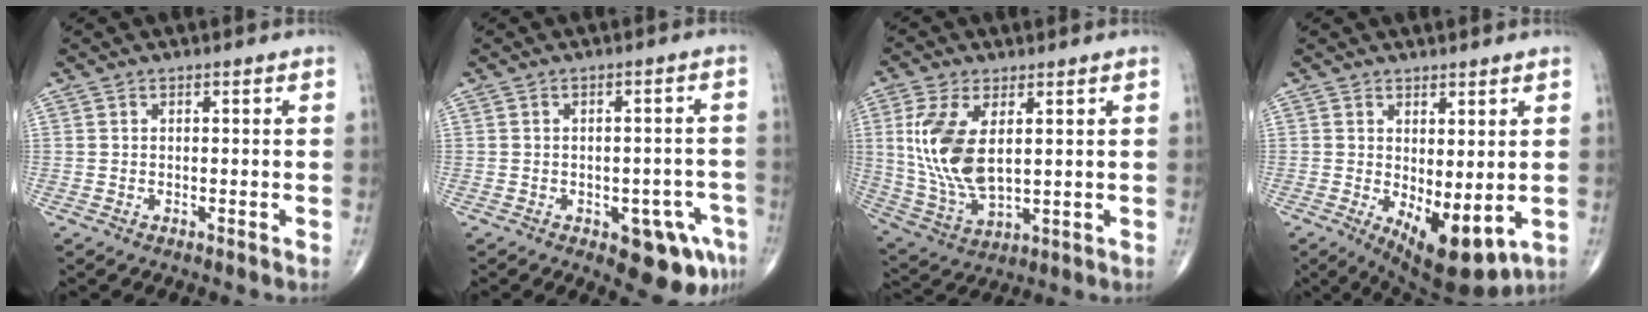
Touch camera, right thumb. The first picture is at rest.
{"total": 9.5, "force": [-4.6, 4.3, 7.2], "torque": [-0.057, 0.020, -0.050]}
{"total": 13.5, "force": [2.6, 6.9, 11.3], "torque": [-0.237, -0.016, 0.064]}
{"total": 10.3, "force": [-1.6, 4.4, 9.2], "torque": [-0.128, -0.020, -0.005]}